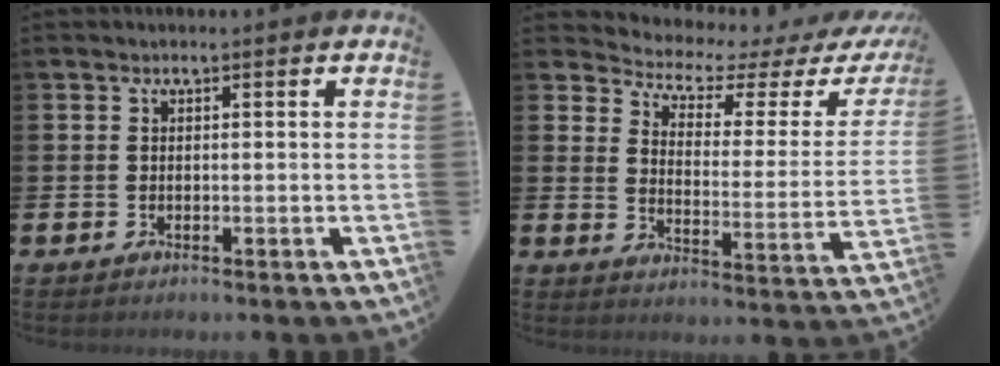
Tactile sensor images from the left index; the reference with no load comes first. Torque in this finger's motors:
{"motor_torque": [0.95, -1.18, 0.12, -0.02]}